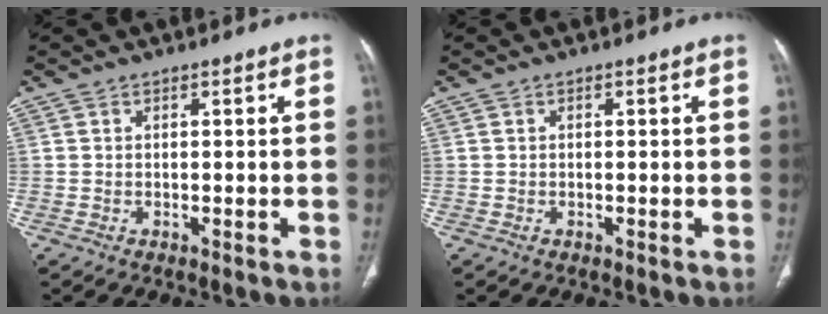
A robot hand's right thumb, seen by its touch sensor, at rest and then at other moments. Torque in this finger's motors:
{"motor_torque": [0.09, 0.01, -0.43, 0.33, -0.03]}